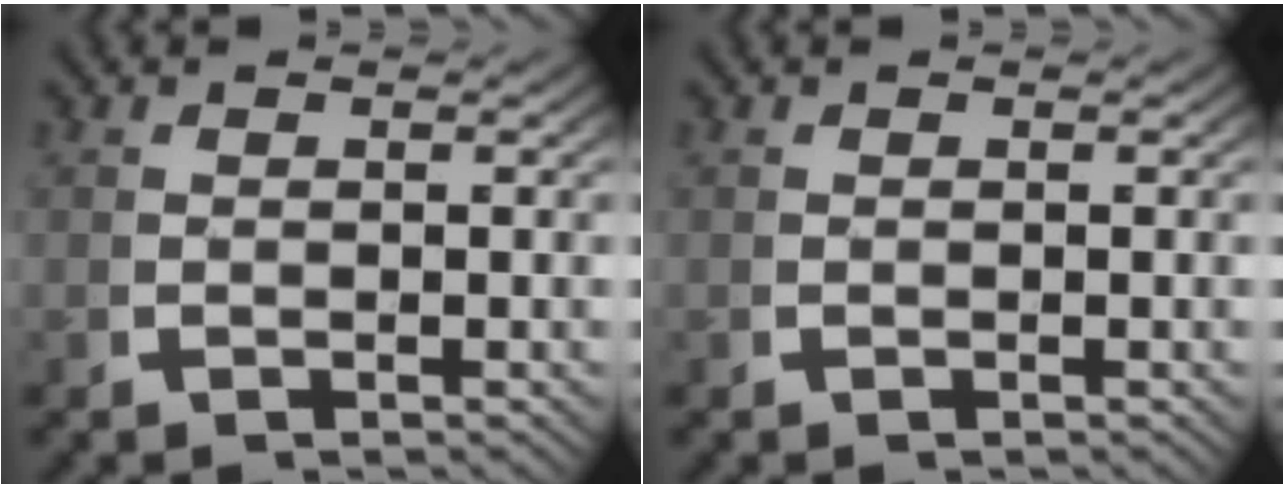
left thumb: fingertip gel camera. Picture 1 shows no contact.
{"total": 0.0}